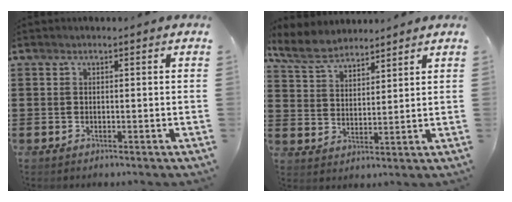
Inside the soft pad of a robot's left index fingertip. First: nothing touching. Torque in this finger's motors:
{"motor_torque": [0.01, -0.23, 0.00, -0.04]}